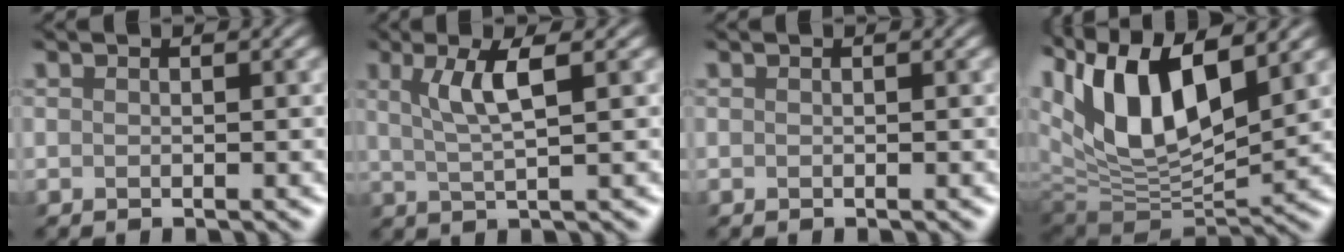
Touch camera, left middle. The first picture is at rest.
{"total": 3.4, "force": [1.4, 0.4, 3.1], "torque": [-0.052, 0.007, 0.026]}
{"total": 0.0}
{"total": 12.9, "force": [5.5, 5.9, 10.0], "torque": [-0.194, 0.009, 0.101]}